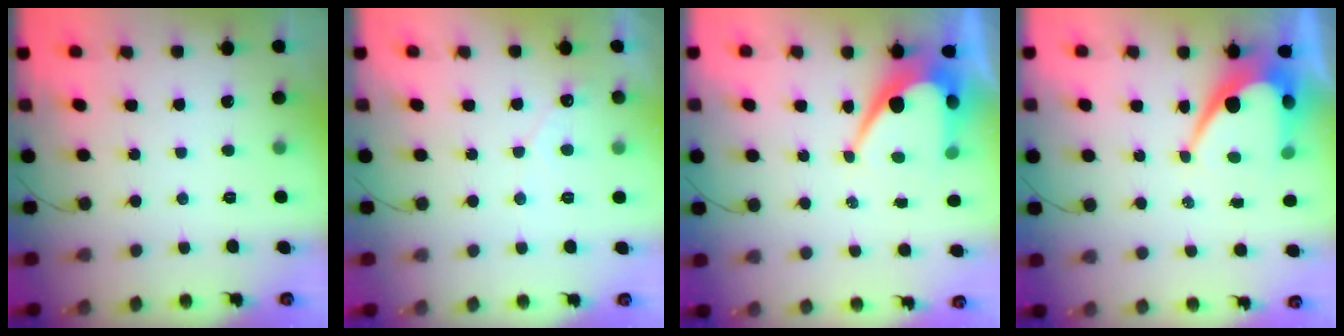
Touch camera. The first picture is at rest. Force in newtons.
{"total": 2.5, "press": 2.5, "slide": 0.1}
{"total": 11.0, "press": 11.0, "slide": 0.7}
{"total": 11.0, "press": 11.0, "slide": 0.7}